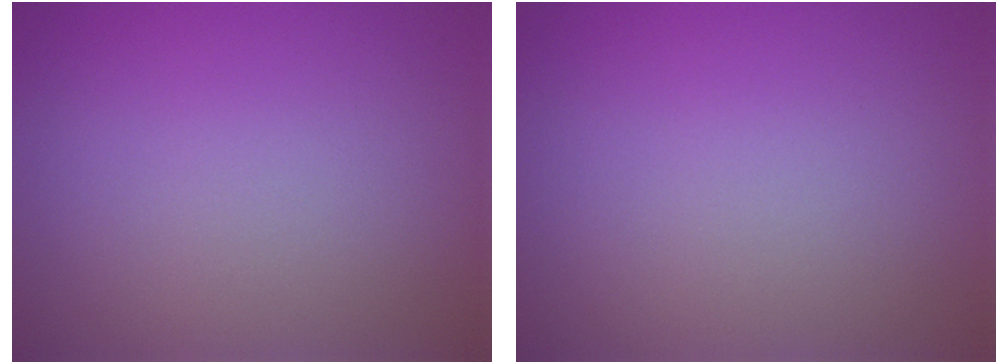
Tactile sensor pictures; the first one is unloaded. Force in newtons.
{"total": 0.0}